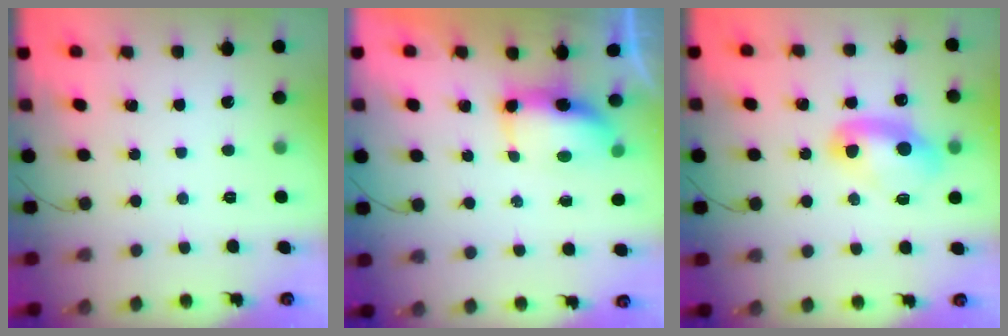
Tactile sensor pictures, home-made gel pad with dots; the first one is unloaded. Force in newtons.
{"total": 7.0, "press": 6.9, "slide": 1.1}
{"total": 10.2, "press": 10.2, "slide": 0.6}